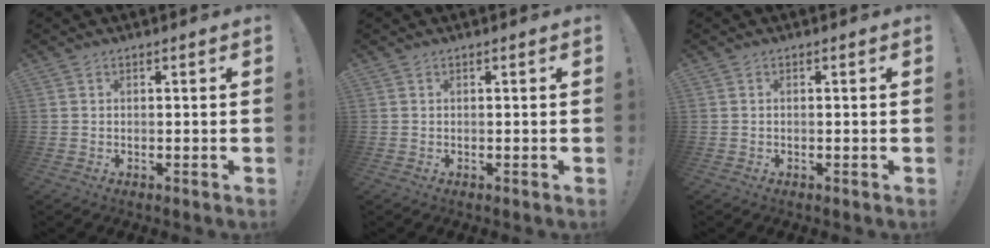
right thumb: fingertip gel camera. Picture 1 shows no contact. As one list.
[{"total": 0.0}, {"total": 0.0}]